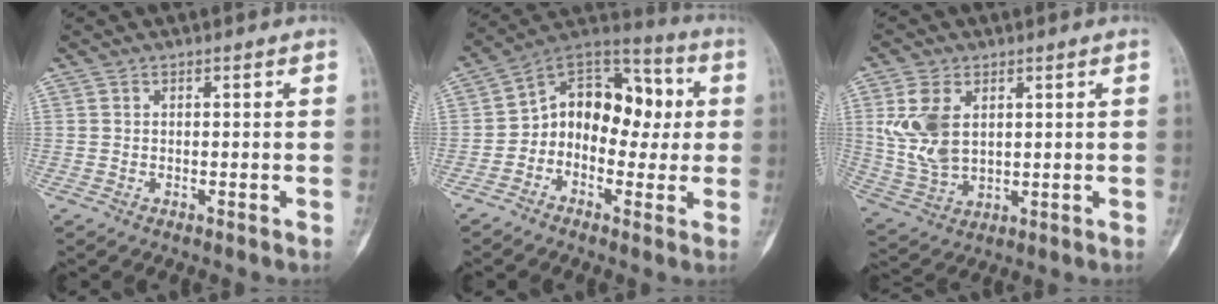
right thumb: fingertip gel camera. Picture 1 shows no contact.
{"total": 15.0, "force": [0.2, 10.9, 10.3], "torque": [-0.091, 0.045, -0.014]}
{"total": 10.2, "force": [2.6, 6.3, 7.6], "torque": [-0.152, -0.009, 0.063]}